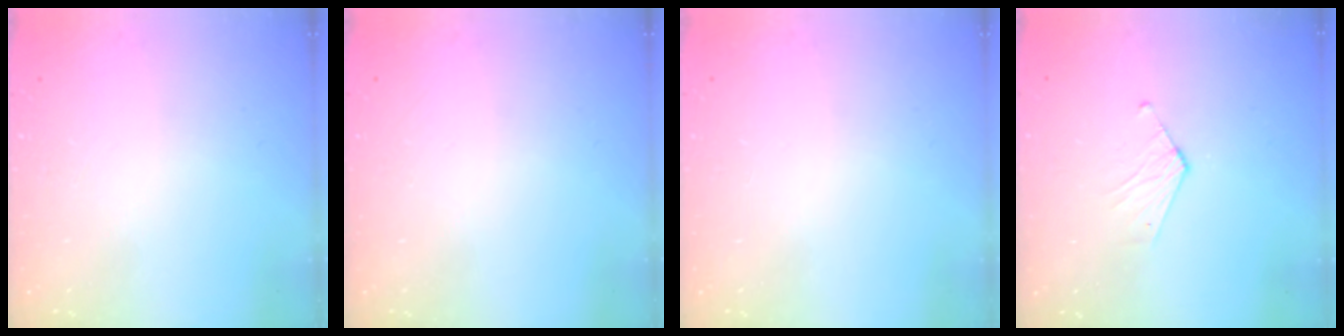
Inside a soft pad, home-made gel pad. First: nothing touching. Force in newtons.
{"total": 0.0}
{"total": 0.0}
{"total": 4.4, "press": 4.4, "slide": 0.4}